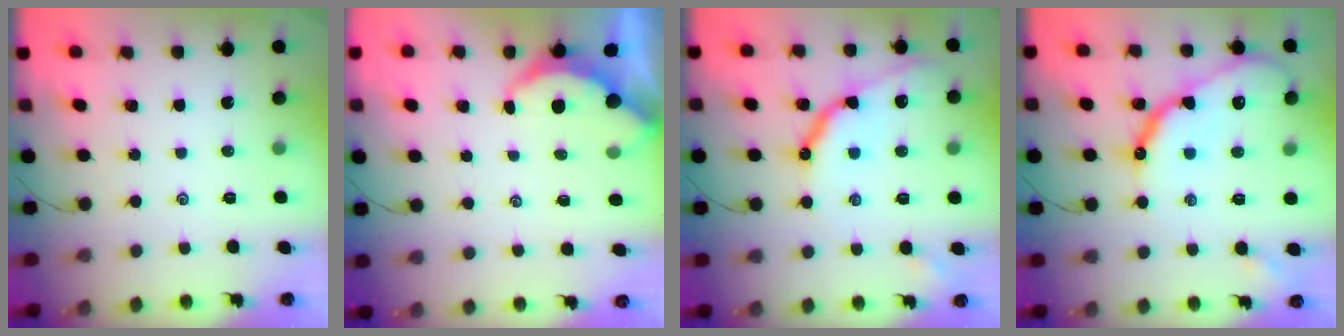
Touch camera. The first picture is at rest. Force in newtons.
{"total": 3.3, "press": 3.3, "slide": 0.3}
{"total": 12.4, "press": 12.4, "slide": 0.9}
{"total": 16.0, "press": 15.9, "slide": 0.8}